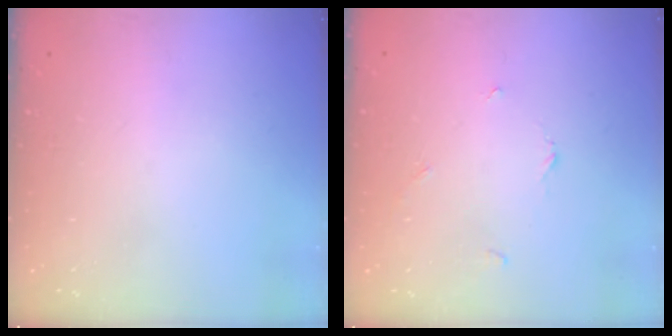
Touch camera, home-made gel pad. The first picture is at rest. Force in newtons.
{"total": 2.8, "press": 2.8, "slide": 0.3}